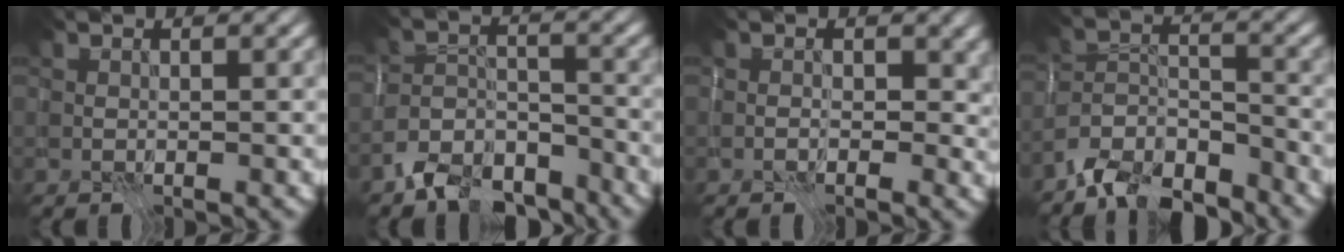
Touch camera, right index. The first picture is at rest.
{"total": 6.5, "force": [-5.3, 3.1, 2.2], "torque": [-0.037, -0.006, -0.104]}
{"total": 2.3, "force": [-0.3, 1.6, 1.6], "torque": [-0.018, -0.005, -0.011]}
{"total": 7.0, "force": [-6.1, 2.6, 2.4], "torque": [-0.040, -0.006, -0.121]}